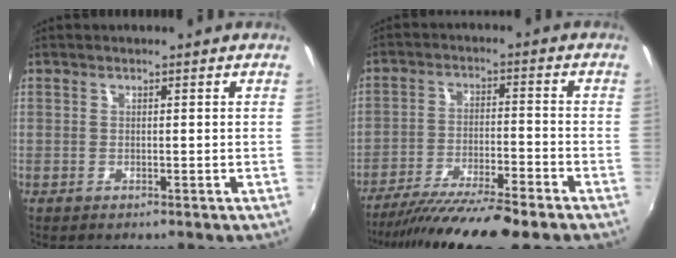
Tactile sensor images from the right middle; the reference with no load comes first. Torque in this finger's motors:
{"motor_torque": [1.13, -1.01, 0.28, 0.09]}